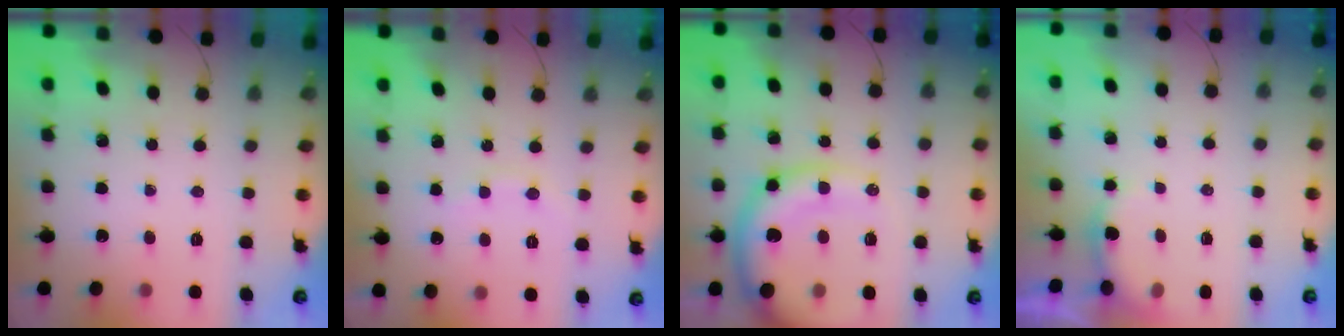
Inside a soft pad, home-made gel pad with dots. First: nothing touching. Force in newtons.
{"total": 6.4, "press": 6.3, "slide": 1.3}
{"total": 15.3, "press": 14.8, "slide": 3.8}
{"total": 4.5, "press": 4.5, "slide": 0.5}